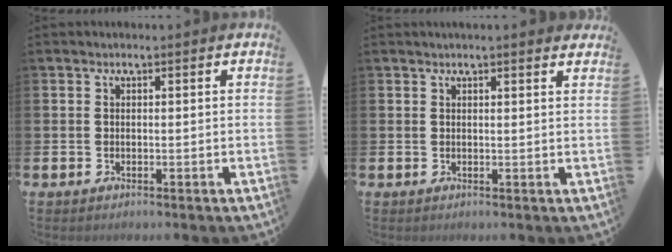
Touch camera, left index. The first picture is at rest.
{"total": 1.2, "force": [1.2, -0.1, 0.3], "torque": [-0.005, -0.001, 0.022]}